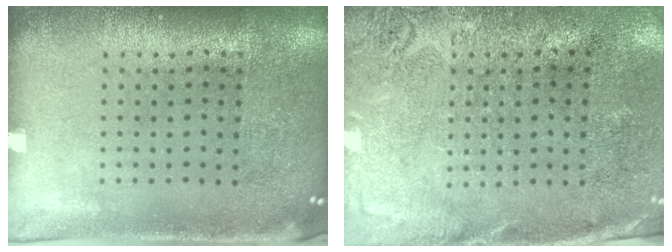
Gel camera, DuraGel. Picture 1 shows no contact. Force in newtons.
{"total": 2.8, "press": 2.3, "slide": 1.6}